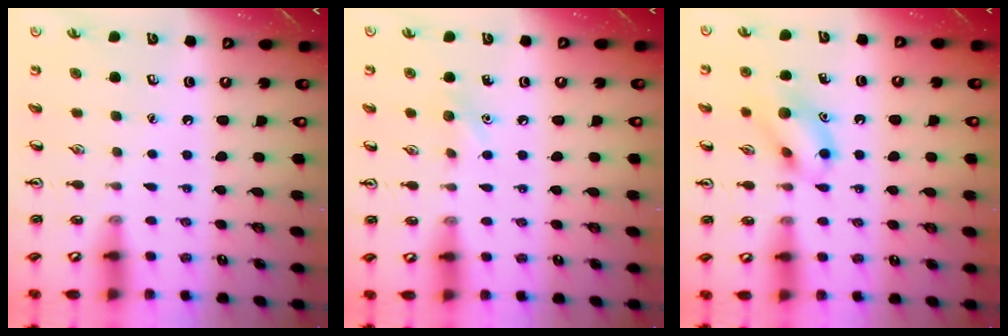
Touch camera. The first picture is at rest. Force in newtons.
{"total": 5.6, "press": 5.3, "slide": 1.8}
{"total": 12.0, "press": 12.0, "slide": 0.8}